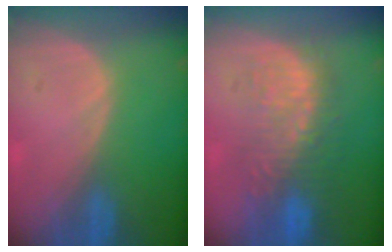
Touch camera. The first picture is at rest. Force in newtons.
{"total": 9.7, "press": 8.9, "slide": 3.9}